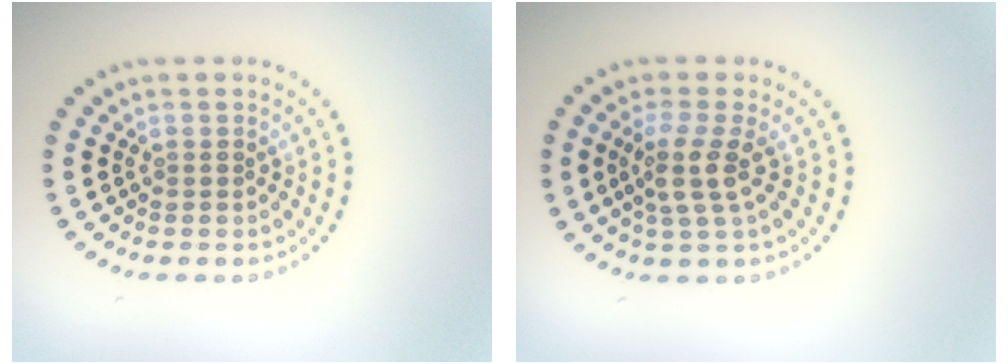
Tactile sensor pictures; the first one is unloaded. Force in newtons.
{"total": 2.9, "press": 2.3, "slide": 1.7}